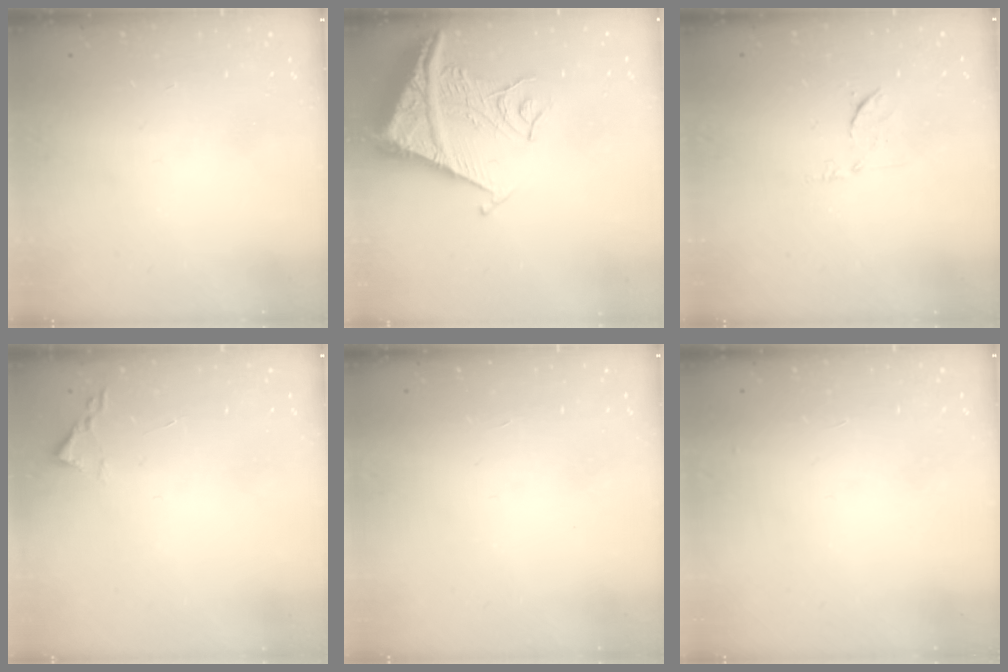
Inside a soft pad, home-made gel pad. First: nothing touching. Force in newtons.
{"total": 16.6, "press": 16.4, "slide": 2.0}
{"total": 6.6, "press": 6.5, "slide": 1.1}
{"total": 1.8, "press": 1.7, "slide": 0.2}
{"total": 1.6, "press": 1.6, "slide": 0.1}
{"total": 2.9, "press": 2.9, "slide": 0.1}